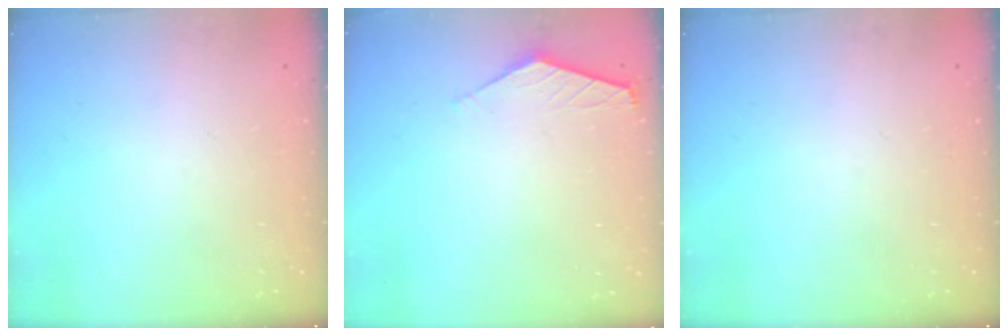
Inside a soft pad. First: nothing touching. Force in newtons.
{"total": 1.3, "press": 1.3, "slide": 0.3}
{"total": 0.0}